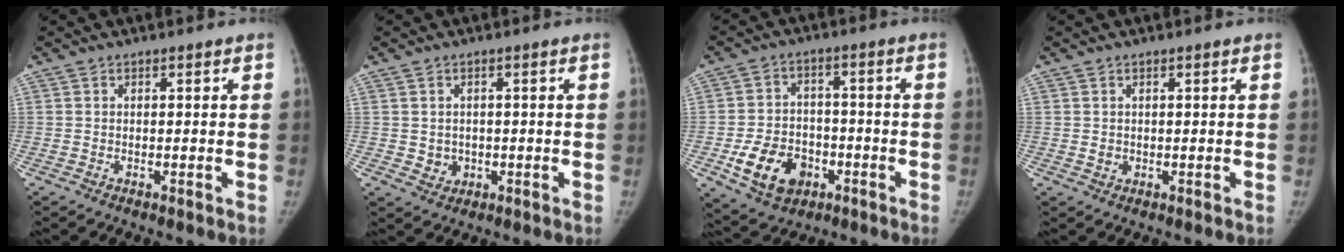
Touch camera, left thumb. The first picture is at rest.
{"total": 2.9, "force": [-0.3, 2.7, 1.1], "torque": [-0.005, 0.001, 0.004]}
{"total": 11.8, "force": [-4.5, 8.8, 6.5], "torque": [-0.086, 0.022, -0.067]}
{"total": 1.1, "force": [0.2, 0.9, 0.6], "torque": [-0.006, -0.001, 0.007]}